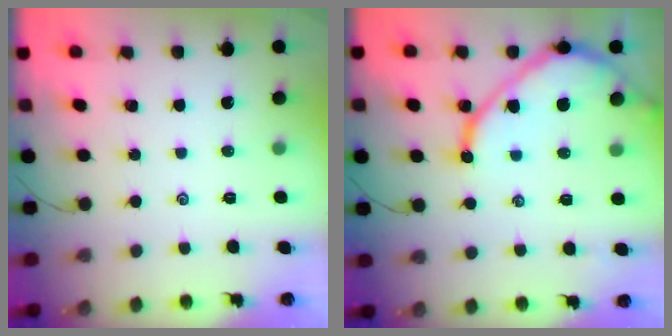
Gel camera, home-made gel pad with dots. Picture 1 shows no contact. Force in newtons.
{"total": 10.9, "press": 10.8, "slide": 1.0}